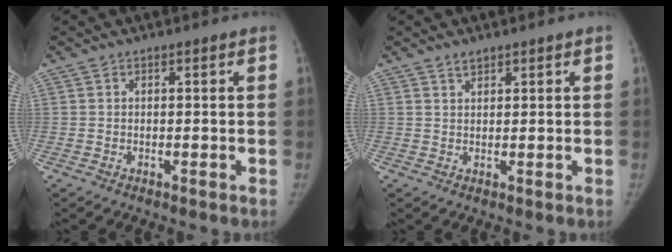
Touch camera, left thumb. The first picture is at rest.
{"total": 1.4, "force": [1.2, 0.6, 0.5], "torque": [-0.002, -0.007, 0.022]}